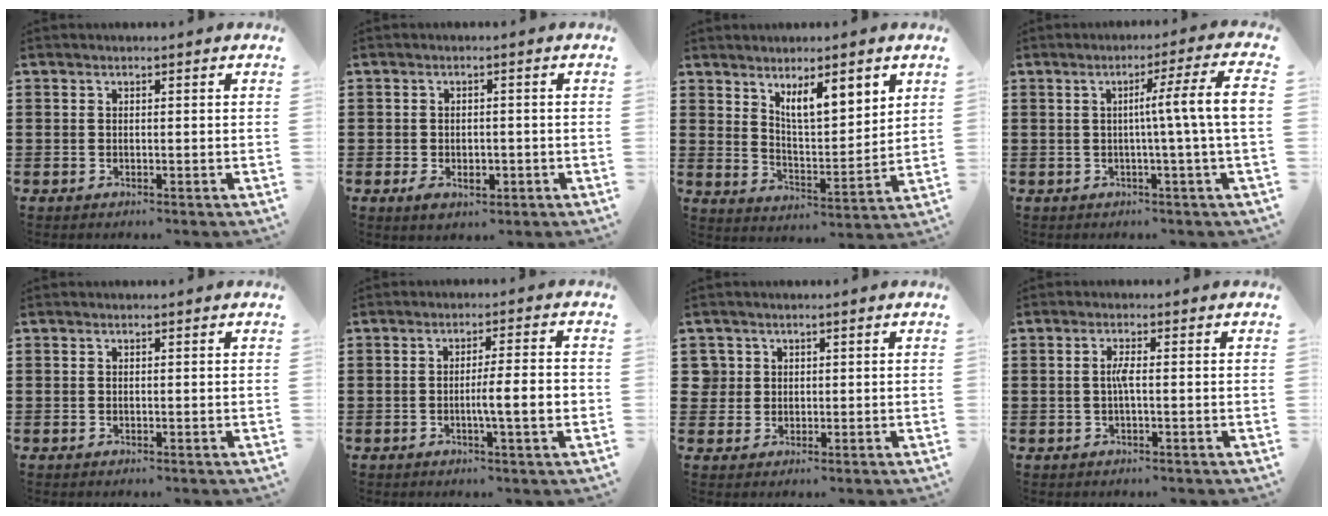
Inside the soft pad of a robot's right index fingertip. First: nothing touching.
{"total": 2.8, "force": [-1.0, 1.7, 2.1], "torque": [-0.038, 0.000, -0.017]}
{"total": 7.2, "force": [4.8, 2.1, 4.9], "torque": [-0.093, -0.014, 0.081]}
{"total": 7.2, "force": [0.0, -1.3, 7.1], "torque": [-0.119, -0.013, -0.009]}
{"total": 0.0}
{"total": 5.6, "force": [-1.1, 0.1, 5.5], "torque": [-0.093, -0.004, -0.020]}
{"total": 2.5, "force": [0.5, 2.4, 0.2], "torque": [-0.017, 0.012, 0.007]}
{"total": 2.2, "force": [-0.3, 0.2, 2.1], "torque": [-0.051, -0.003, -0.010]}